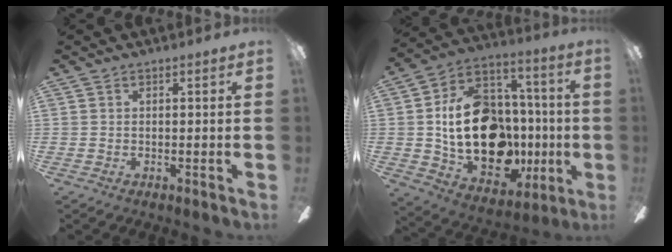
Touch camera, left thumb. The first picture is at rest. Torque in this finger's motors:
{"motor_torque": [2.47, 2.54, 0.39, 0.47, 0.42]}